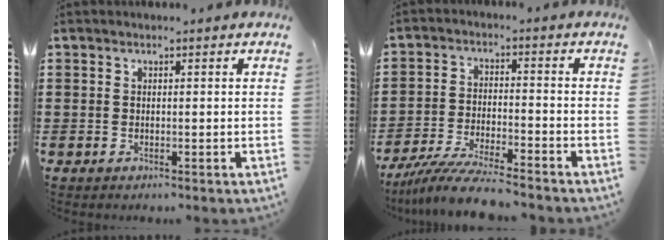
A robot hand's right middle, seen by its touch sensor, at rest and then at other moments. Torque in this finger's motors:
{"motor_torque": [1.25, -0.89, 0.21, 0.06]}